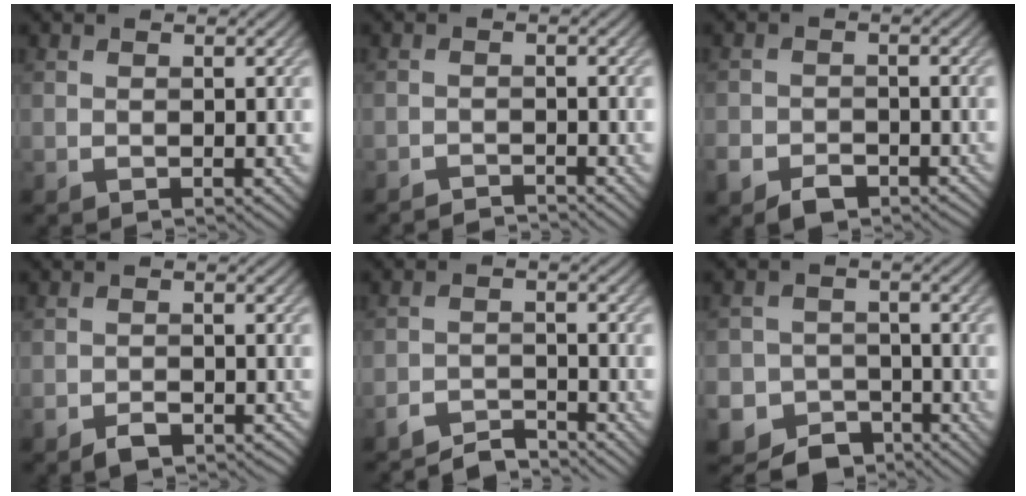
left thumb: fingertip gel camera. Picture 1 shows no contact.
{"total": 2.2, "force": [-2.1, 0.1, 0.3], "torque": [-0.003, 0.001, -0.039]}
{"total": 4.6, "force": [-3.1, 2.8, 2.0], "torque": [-0.038, -0.009, -0.057]}
{"total": 3.1, "force": [-2.2, 1.5, 1.5], "torque": [-0.023, -0.003, -0.037]}
{"total": 4.3, "force": [-4.1, 0.6, 1.0], "torque": [-0.016, 0.003, -0.076]}
{"total": 10.6, "force": [-7.2, 7.6, 1.8], "torque": [-0.046, -0.039, -0.123]}